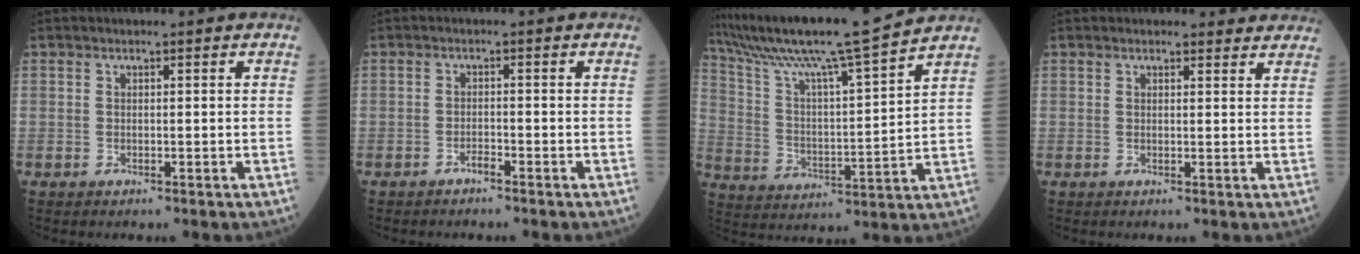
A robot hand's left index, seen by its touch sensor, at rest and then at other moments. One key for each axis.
{"total": 1.1, "fx": -1.0, "fy": 0.0, "fz": 0.4, "tx": -0.009, "ty": 0.001, "tz": -0.020}
{"total": 19.0, "fx": 16.6, "fy": -1.1, "fz": 9.1, "tx": -0.169, "ty": -0.005, "tz": 0.272}
{"total": 4.3, "fx": 4.0, "fy": 1.4, "fz": 0.3, "tx": 0.005, "ty": 0.001, "tz": 0.031}